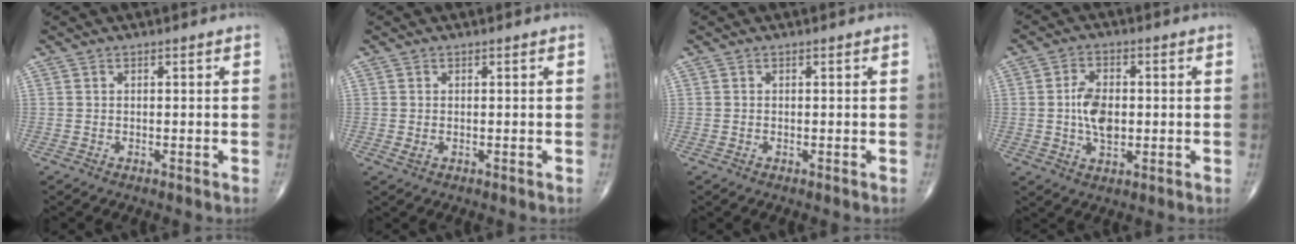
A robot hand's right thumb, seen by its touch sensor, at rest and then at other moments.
{"total": 0.9, "force": [0.0, 0.5, 0.7], "torque": [-0.017, 0.002, 0.003]}
{"total": 0.0}
{"total": 7.2, "force": [-0.1, 4.3, 5.8], "torque": [-0.098, 0.001, -0.003]}